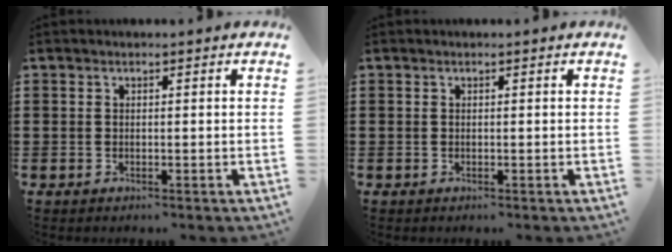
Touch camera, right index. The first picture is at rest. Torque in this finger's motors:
{"motor_torque": [0.03, 0.04, 0.00, 0.00]}